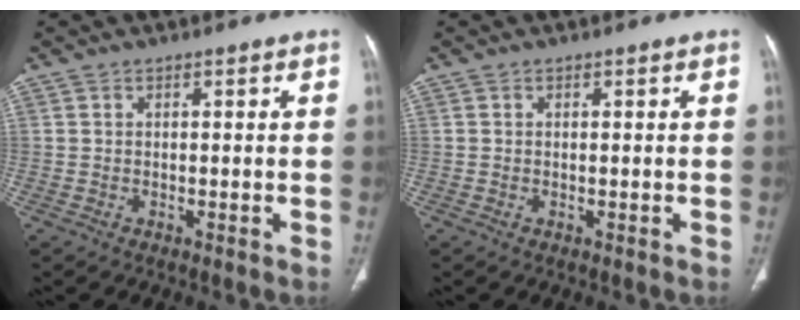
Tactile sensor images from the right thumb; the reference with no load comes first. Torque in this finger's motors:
{"motor_torque": [-0.35, -0.52, 0.14, 0.04, 0.09]}